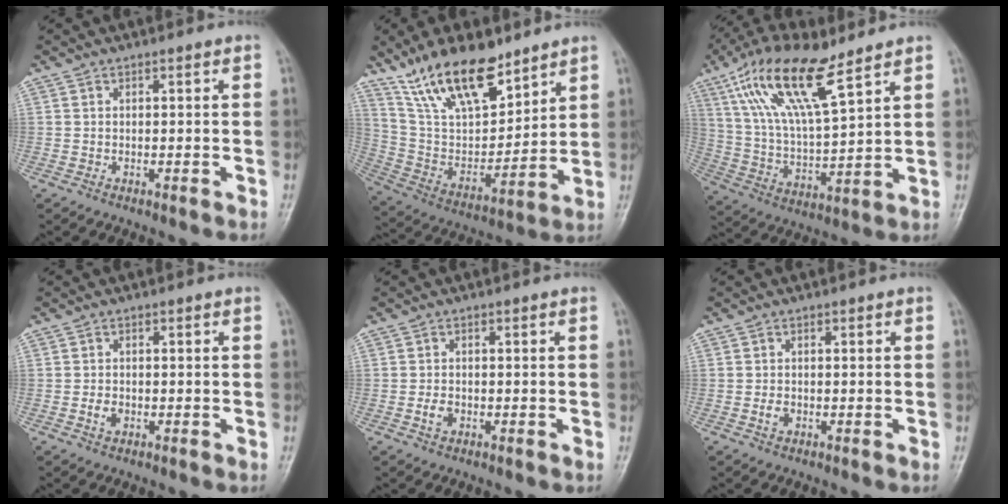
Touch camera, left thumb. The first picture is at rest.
{"total": 18.8, "force": [13.3, 7.6, 10.8], "torque": [-0.149, -0.064, 0.254]}
{"total": 17.3, "force": [10.1, 5.0, 13.1], "torque": [-0.249, -0.028, 0.201]}
{"total": 2.1, "force": [-0.6, 1.6, 1.3], "torque": [-0.020, 0.005, -0.012]}
{"total": 2.3, "force": [-0.7, 1.7, 1.4], "torque": [-0.022, 0.006, -0.014]}
{"total": 1.7, "force": [-0.5, 1.3, 1.0], "torque": [-0.016, 0.004, -0.009]}